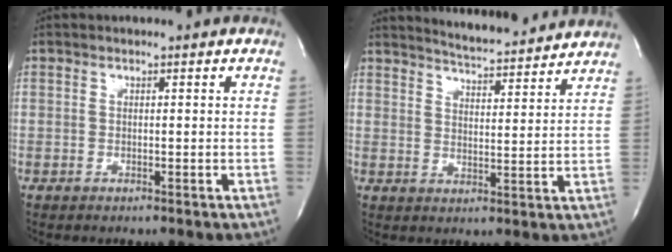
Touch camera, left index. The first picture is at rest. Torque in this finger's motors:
{"motor_torque": [-0.14, -0.10, 0.32, 0.07]}